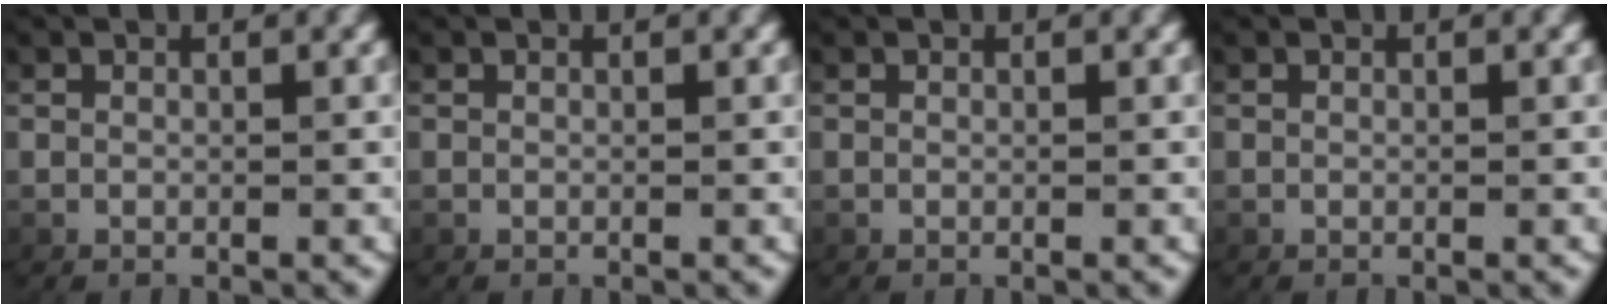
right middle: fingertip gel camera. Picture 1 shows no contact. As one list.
[{"total": 0.0}, {"total": 0.0}, {"total": 0.0}]